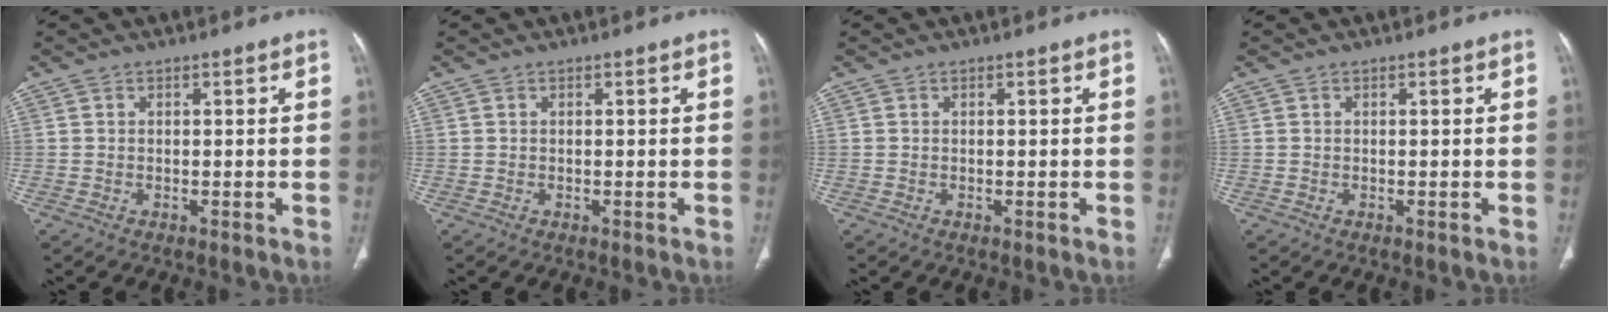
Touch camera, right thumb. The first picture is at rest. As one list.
[{"total": 0.0}, {"total": 0.0}, {"total": 0.0}]